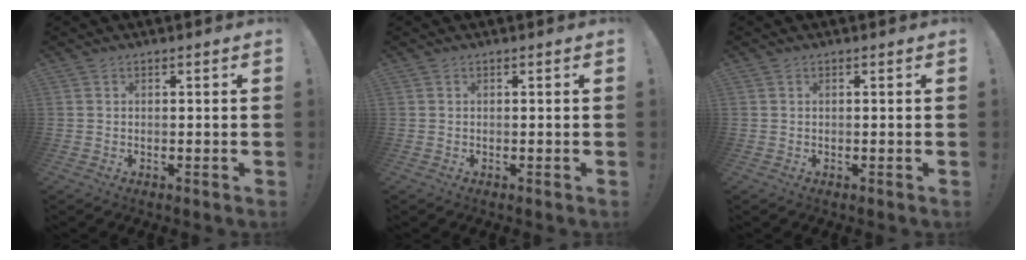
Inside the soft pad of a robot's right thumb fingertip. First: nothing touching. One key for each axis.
{"total": 0.0}
{"total": 0.0}